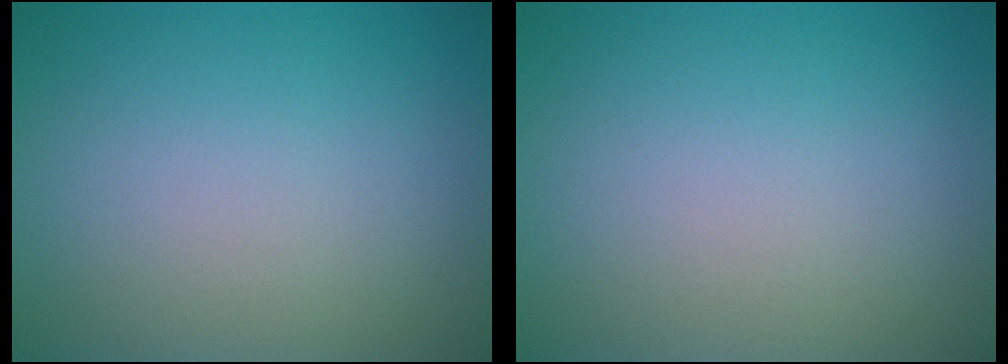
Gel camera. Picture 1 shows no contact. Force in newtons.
{"total": 0.0}